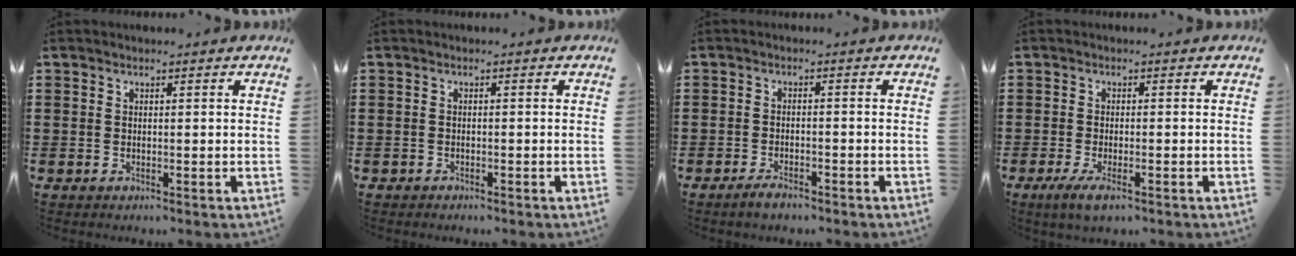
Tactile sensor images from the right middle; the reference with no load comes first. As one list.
[{"total": 0.7, "force": [-0.7, 0.3, -0.1], "torque": [-0.001, 0.001, -0.015]}, {"total": 2.1, "force": [-1.8, 0.5, 1.0], "torque": [-0.019, 0.002, -0.033]}, {"total": 3.0, "force": [-1.7, 0.7, 2.4], "torque": [-0.053, -0.005, -0.033]}]